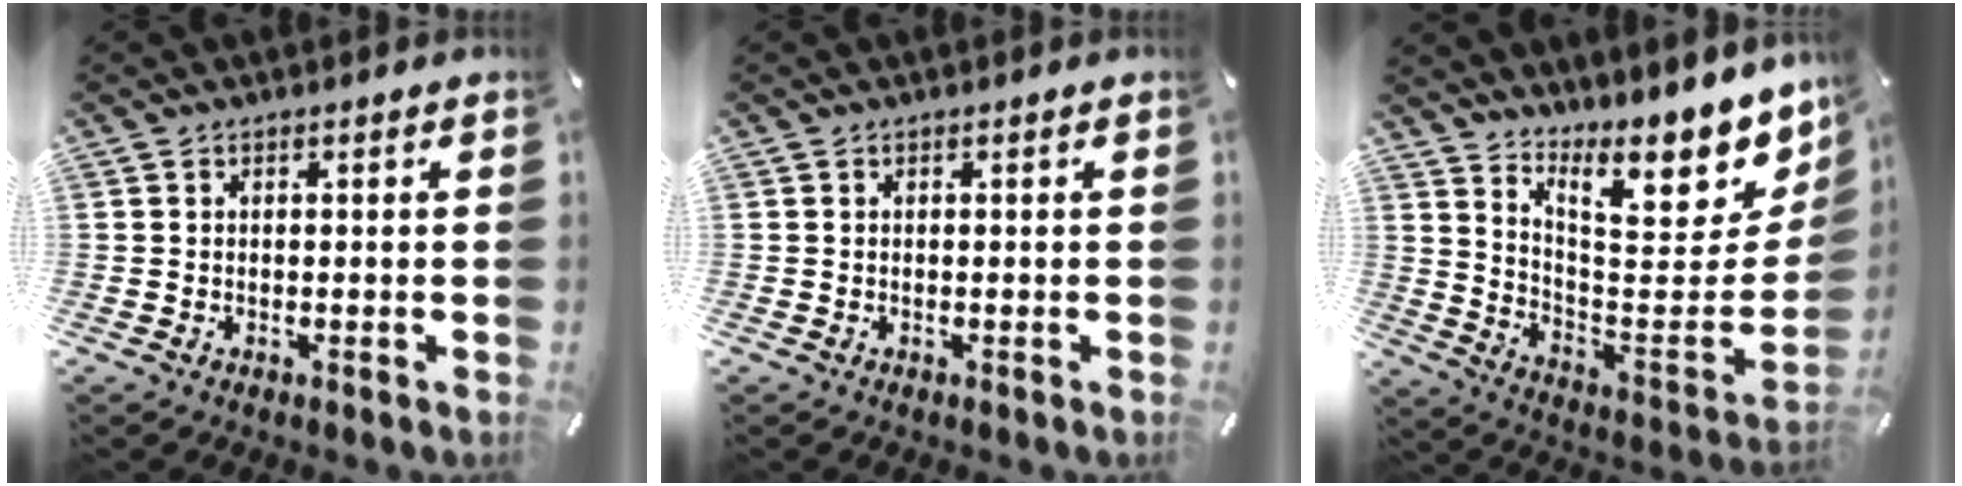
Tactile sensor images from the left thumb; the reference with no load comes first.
{"total": 0.0}
{"total": 17.4, "force": [13.1, 5.7, 9.9], "torque": [-0.115, -0.130, 0.214]}